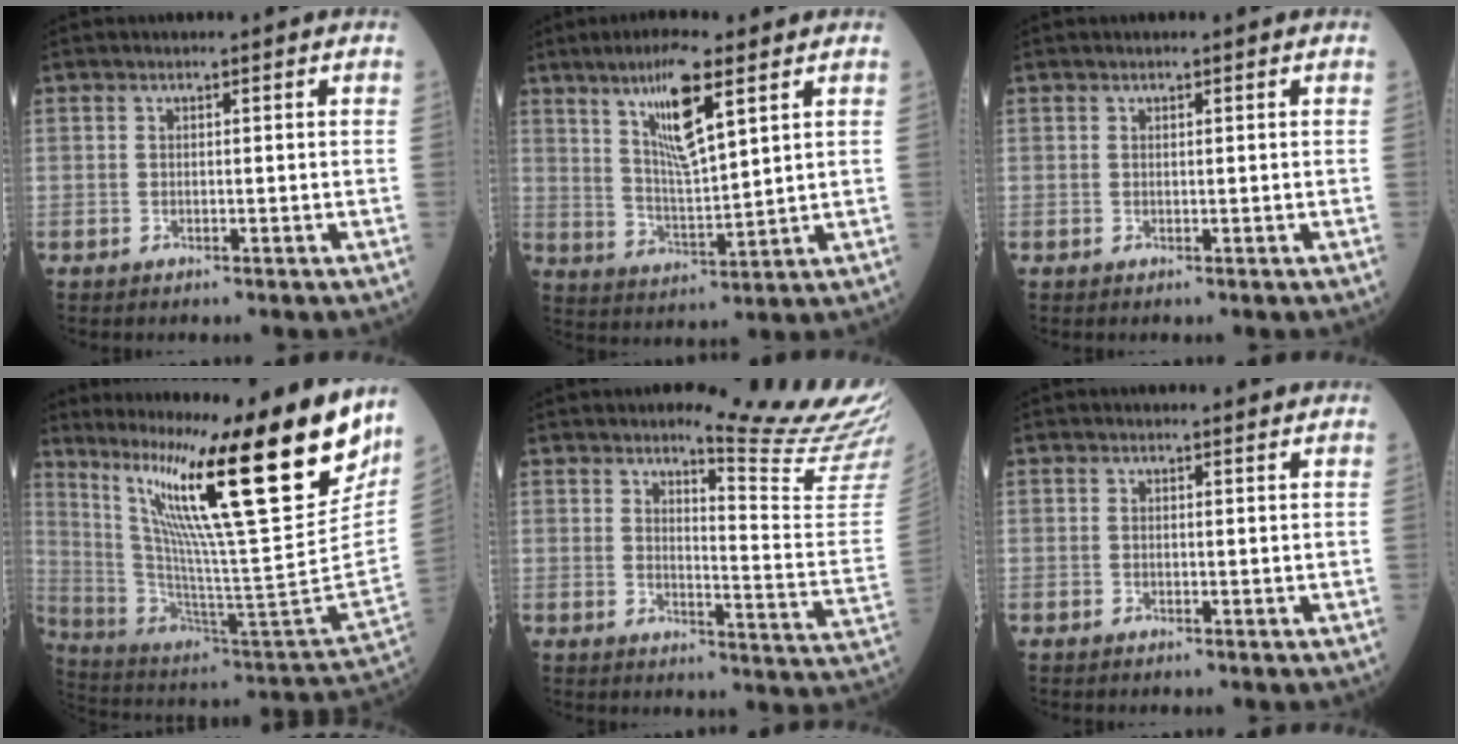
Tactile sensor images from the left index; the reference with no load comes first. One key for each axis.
{"total": 10.9, "fx": 6.0, "fy": 1.3, "fz": 9.0, "tx": -0.173, "ty": -0.002, "tz": 0.113}
{"total": 0.0}
{"total": 29.9, "fx": 19.0, "fy": 0.7, "fz": 23.1, "tx": -0.375, "ty": -0.045, "tz": 0.301}
{"total": 15.6, "fx": 14.4, "fy": -0.9, "fz": 5.8, "tx": -0.080, "ty": -0.119, "tz": 0.159}
{"total": 1.2, "fx": 1.1, "fy": 0.5, "fz": -0.1, "tx": -0.006, "ty": 0.001, "tz": 0.010}